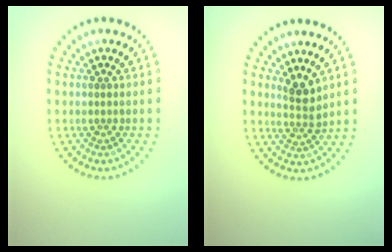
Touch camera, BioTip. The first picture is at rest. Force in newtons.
{"total": 2.3, "press": 1.8, "slide": 1.4}